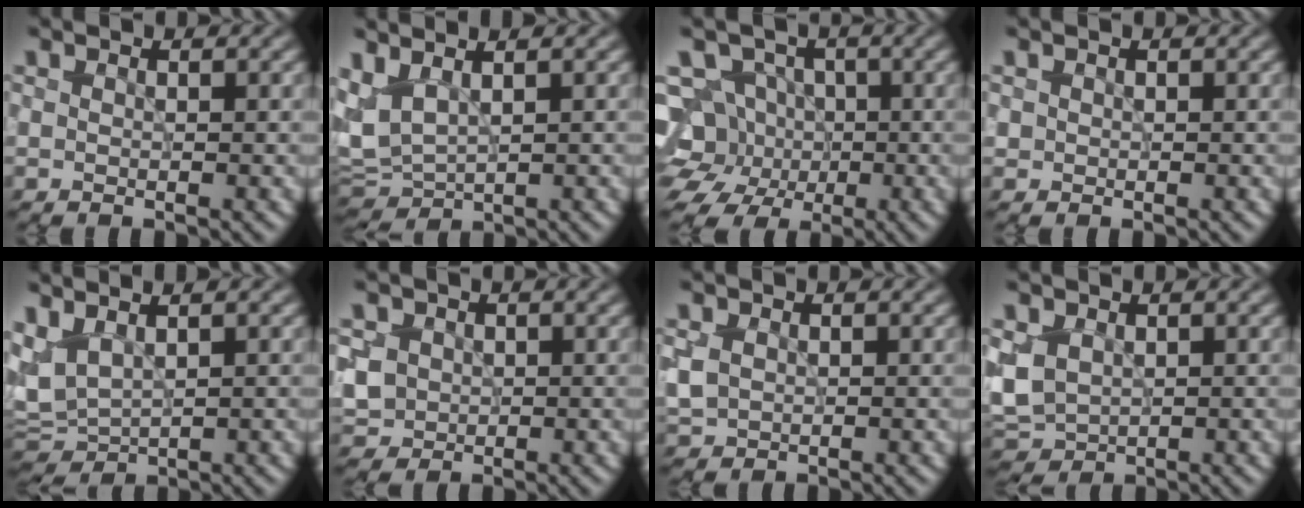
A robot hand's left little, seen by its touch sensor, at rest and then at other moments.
{"total": 3.9, "force": [1.3, 2.1, 3.0], "torque": [-0.079, 0.004, 0.030]}
{"total": 9.6, "force": [-1.3, 8.3, 4.6], "torque": [-0.073, 0.014, -0.063]}
{"total": 0.5, "force": [0.1, 0.5, 0.0], "torque": [0.005, -0.001, 0.001]}
{"total": 4.0, "force": [1.3, 2.3, 3.1], "torque": [-0.080, 0.005, 0.029]}
{"total": 4.3, "force": [0.5, 3.8, 1.9], "torque": [-0.058, 0.014, 0.013]}
{"total": 2.2, "force": [0.3, 1.9, 1.2], "torque": [-0.032, -0.001, 0.007]}
{"total": 3.7, "force": [0.5, 2.9, 2.2], "torque": [-0.055, -0.005, 0.010]}